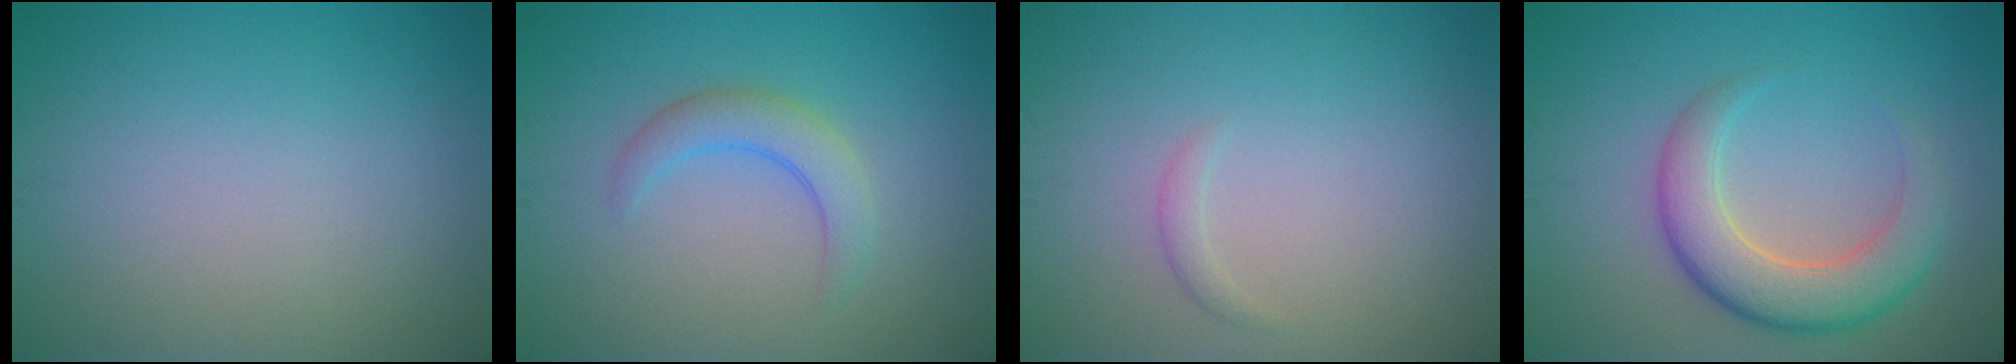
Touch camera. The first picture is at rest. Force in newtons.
{"total": 2.8, "press": 2.8, "slide": 0.2}
{"total": 0.8, "press": 0.8, "slide": 0.1}
{"total": 5.6, "press": 5.6, "slide": 0.3}